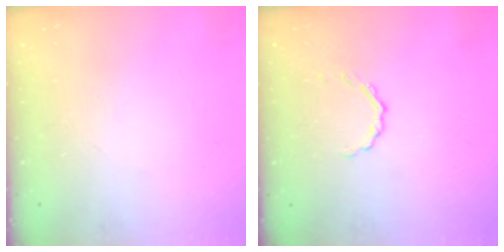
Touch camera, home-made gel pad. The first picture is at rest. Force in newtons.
{"total": 1.8, "press": 1.7, "slide": 0.7}